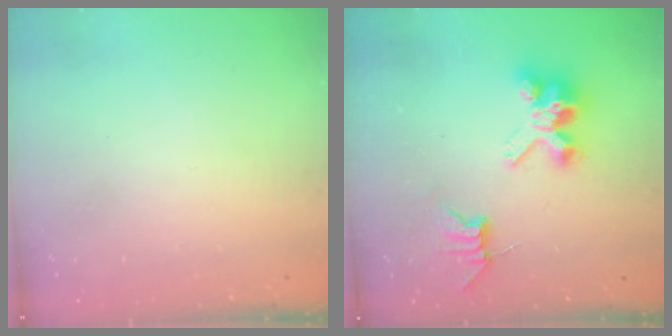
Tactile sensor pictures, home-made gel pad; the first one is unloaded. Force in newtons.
{"total": 8.1, "press": 8.1, "slide": 0.7}